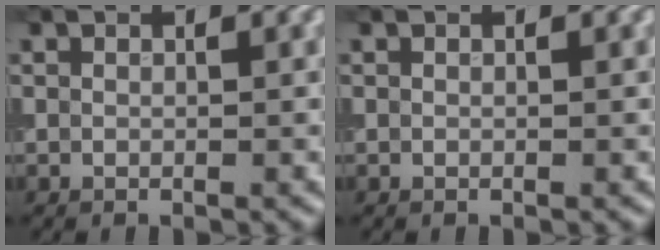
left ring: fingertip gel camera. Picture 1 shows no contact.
{"total": 0.0}